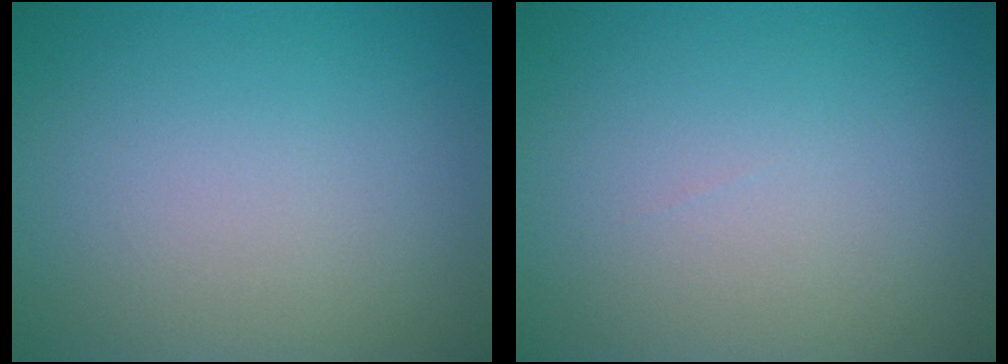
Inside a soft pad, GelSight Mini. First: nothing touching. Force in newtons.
{"total": 0.0}